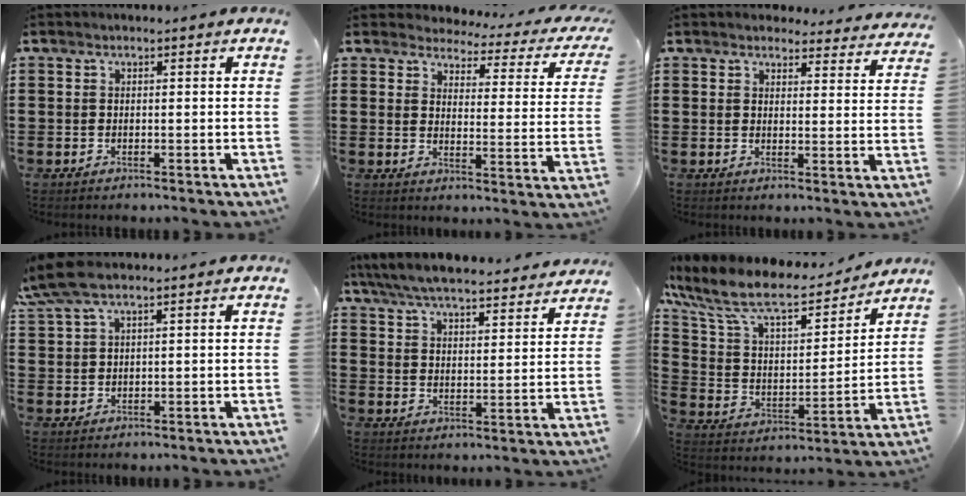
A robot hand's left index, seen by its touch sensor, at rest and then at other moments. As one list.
[{"total": 2.8, "force": [2.6, 0.5, 0.6], "torque": [-0.026, -0.026, 0.037]}, {"total": 3.6, "force": [3.5, 0.7, 0.4], "torque": [-0.013, -0.017, 0.062]}, {"total": 4.9, "force": [3.4, 0.7, 3.5], "torque": [-0.085, 0.000, 0.060]}, {"total": 6.7, "force": [6.4, 0.3, 2.0], "torque": [-0.066, -0.035, 0.112]}, {"total": 10.9, "force": [8.7, 3.3, 5.7], "torque": [-0.148, -0.048, 0.150]}]